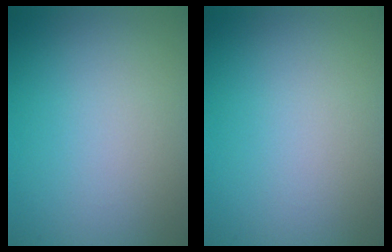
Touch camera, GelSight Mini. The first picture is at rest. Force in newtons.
{"total": 0.0}